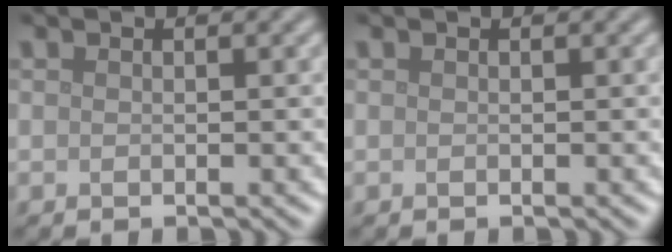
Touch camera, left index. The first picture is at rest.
{"total": 0.0}